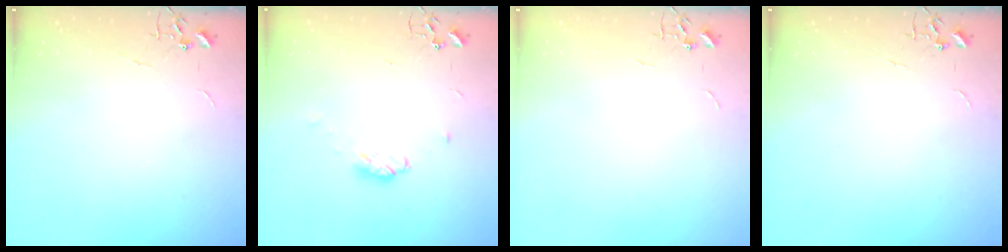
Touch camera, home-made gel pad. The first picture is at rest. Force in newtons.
{"total": 6.5, "press": 6.4, "slide": 0.9}
{"total": 0.0}
{"total": 0.0}